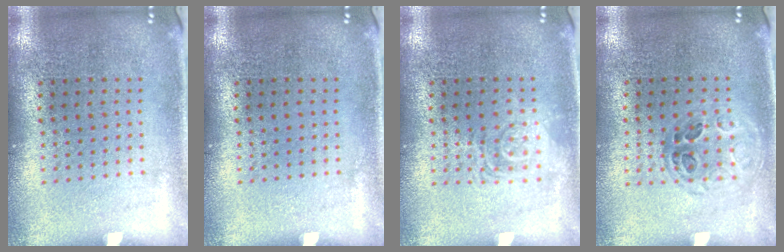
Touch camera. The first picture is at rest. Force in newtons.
{"total": 0.0}
{"total": 1.2, "press": 1.2, "slide": 0.2}
{"total": 0.9, "press": 0.9, "slide": 0.2}